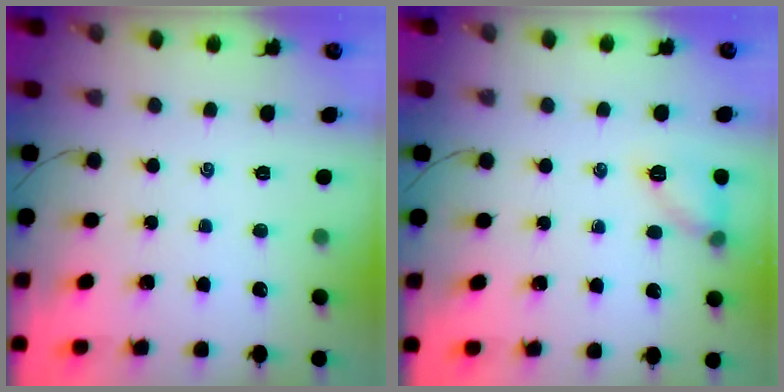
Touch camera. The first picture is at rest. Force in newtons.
{"total": 8.3, "press": 8.3, "slide": 0.3}